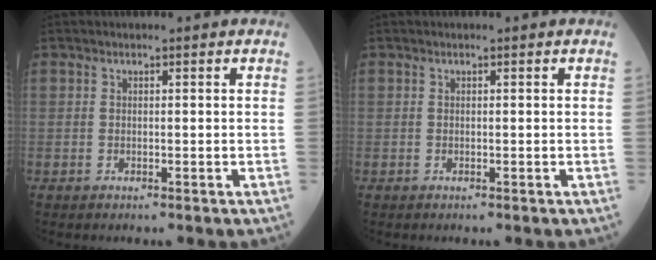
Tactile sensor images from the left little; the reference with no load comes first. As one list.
[{"total": 0.0}]